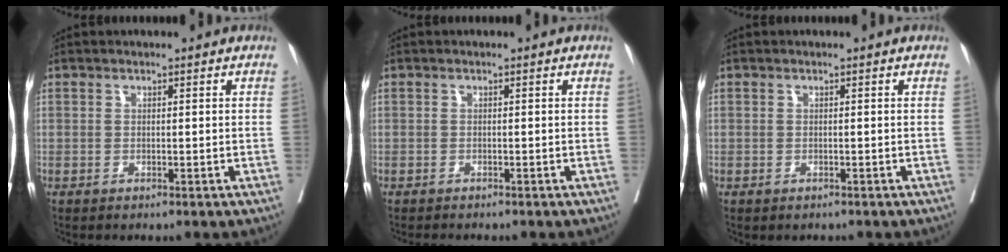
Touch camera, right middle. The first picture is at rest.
{"total": 2.0, "force": [-1.8, 0.3, 0.7], "torque": [-0.012, -0.004, -0.024]}
{"total": 0.6, "force": [-0.5, 0.3, 0.1], "torque": [-0.006, 0.001, -0.007]}